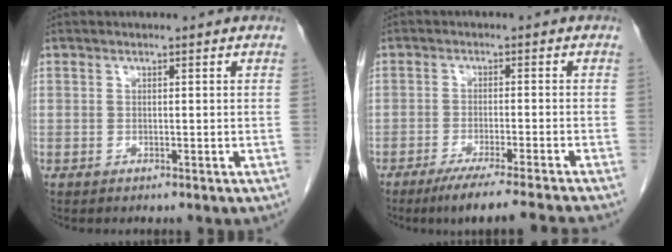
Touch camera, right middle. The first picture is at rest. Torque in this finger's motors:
{"motor_torque": [0.06, -0.04, 0.05, 0.04]}